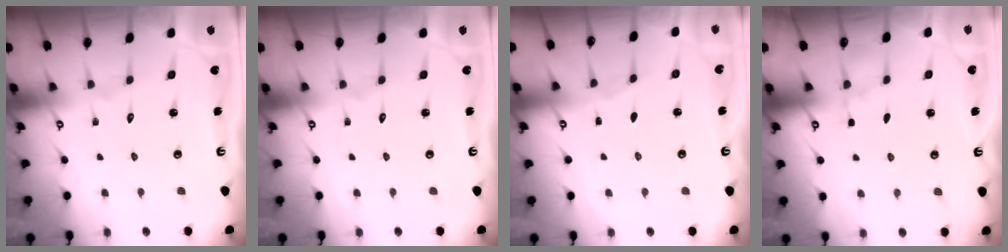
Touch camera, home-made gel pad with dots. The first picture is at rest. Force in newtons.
{"total": 0.0}
{"total": 2.5, "press": 2.5, "slide": 0.4}
{"total": 2.1, "press": 2.1, "slide": 0.4}